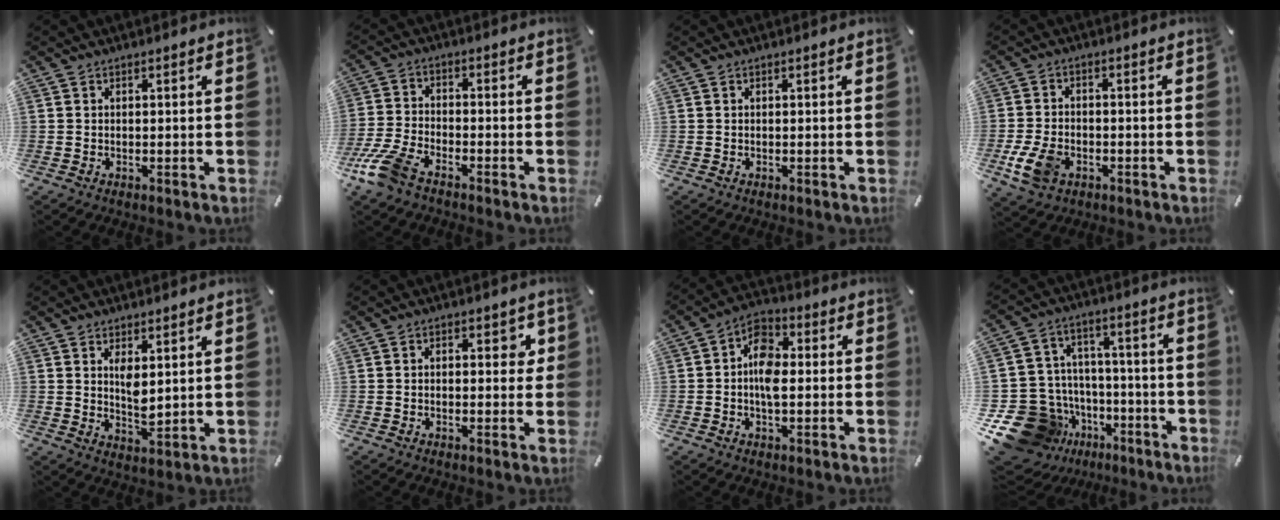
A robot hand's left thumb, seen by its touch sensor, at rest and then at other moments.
{"total": 8.7, "force": [-6.1, 3.5, 5.1], "torque": [-0.131, 0.013, -0.123]}
{"total": 0.0}
{"total": 8.0, "force": [-3.2, 5.3, 5.0], "torque": [-0.116, 0.008, -0.058]}
{"total": 4.9, "force": [2.7, 2.1, 3.5], "torque": [-0.069, -0.017, 0.041]}
{"total": 3.3, "force": [0.4, 1.9, 2.6], "torque": [-0.029, 0.001, -0.002]}
{"total": 7.7, "force": [-0.7, 4.7, 6.1], "torque": [-0.104, 0.008, -0.015]}
{"total": 17.7, "force": [-8.5, 14.1, 6.4], "torque": [-0.116, 0.047, -0.114]}